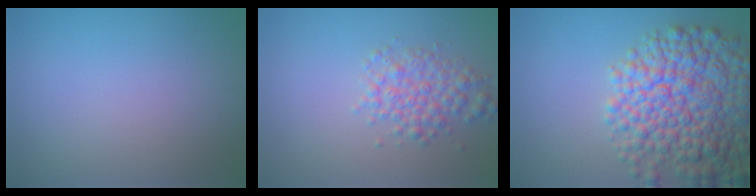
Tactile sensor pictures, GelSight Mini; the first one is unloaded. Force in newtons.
{"total": 3.0, "press": 3.0, "slide": 0.1}
{"total": 10.0, "press": 10.0, "slide": 0.6}